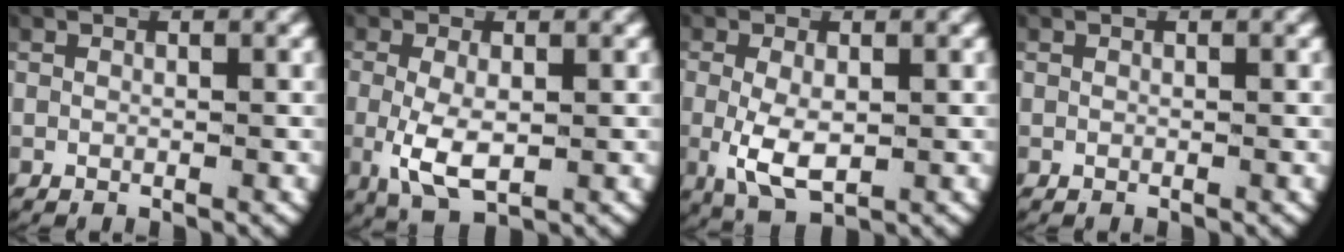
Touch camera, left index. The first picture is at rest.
{"total": 5.0, "force": [-1.1, 2.7, 4.0], "torque": [-0.093, -0.018, -0.009]}
{"total": 5.0, "force": [-1.2, 2.9, 4.0], "torque": [-0.093, -0.020, -0.008]}
{"total": 0.0}